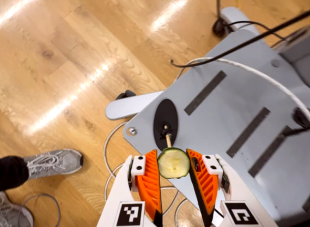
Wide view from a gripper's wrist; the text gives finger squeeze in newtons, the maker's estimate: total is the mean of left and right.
{"total": 7.5, "left": 7.2, "right": 7.8}